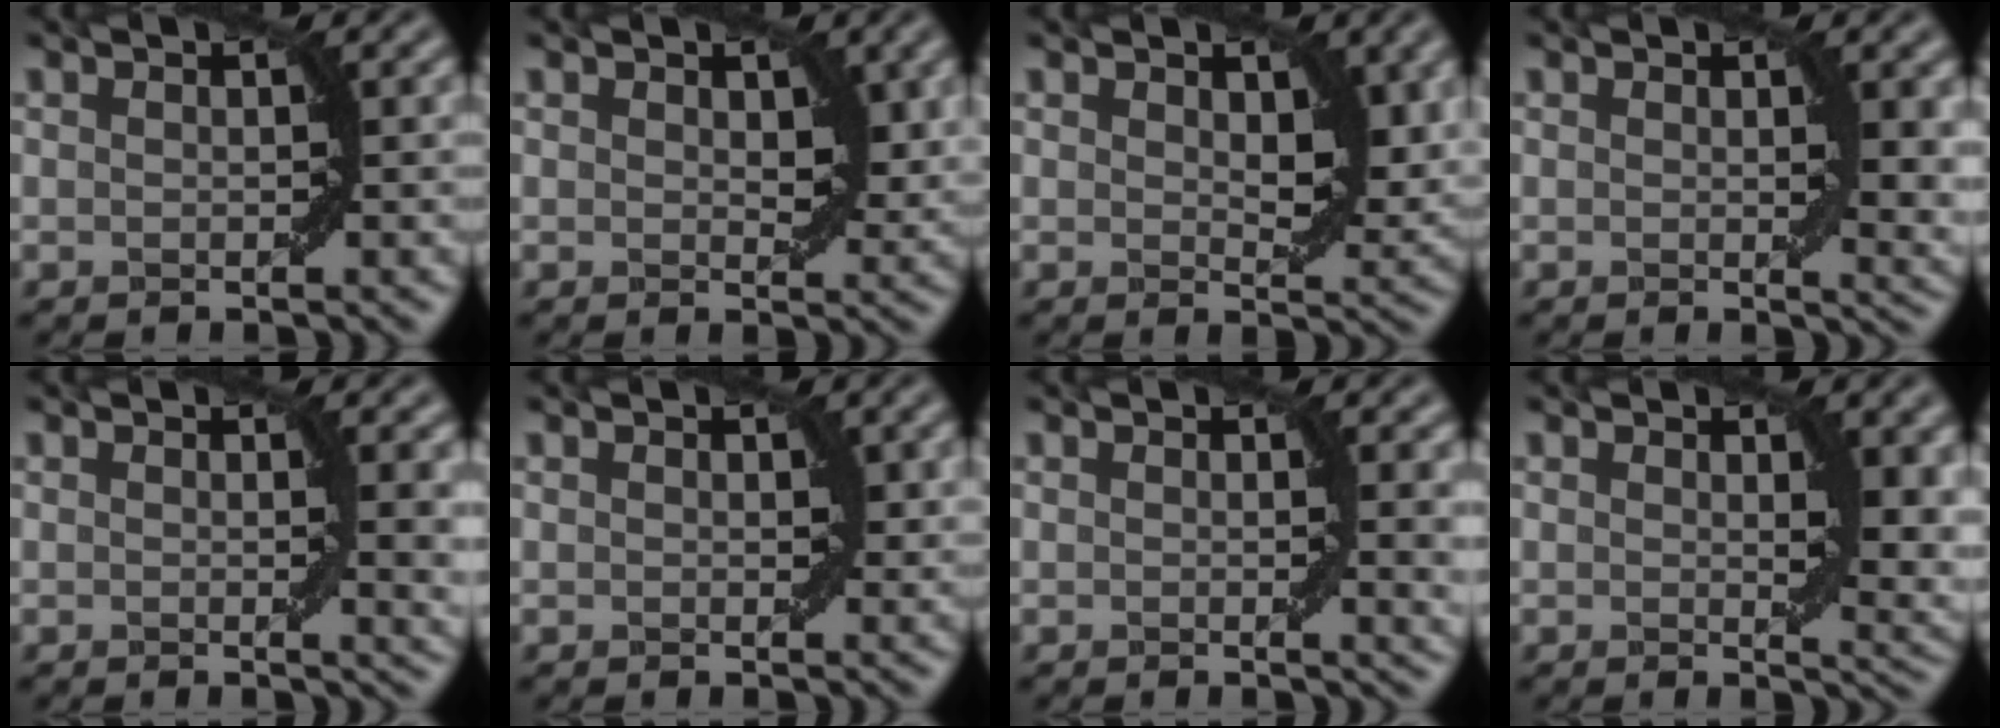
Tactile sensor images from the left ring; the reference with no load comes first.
{"total": 2.4, "force": [0.8, 1.4, 1.7], "torque": [-0.022, -0.007, 0.017]}
{"total": 4.0, "force": [1.3, 2.1, 3.1], "torque": [-0.044, -0.008, 0.026]}
{"total": 3.2, "force": [0.9, 0.9, 3.0], "torque": [-0.032, -0.006, 0.016]}
{"total": 2.6, "force": [0.5, 0.5, 2.5], "torque": [-0.027, -0.005, 0.009]}
{"total": 0.9, "force": [0.4, 0.5, 0.6], "torque": [-0.001, -0.004, 0.007]}
{"total": 2.2, "force": [0.4, 0.4, 2.1], "torque": [-0.022, -0.005, 0.008]}
{"total": 4.5, "force": [1.4, 1.7, 3.9], "torque": [-0.046, -0.010, 0.024]}